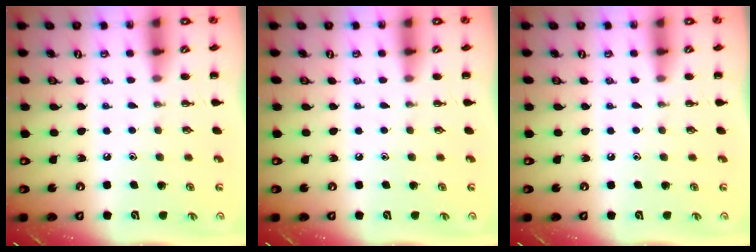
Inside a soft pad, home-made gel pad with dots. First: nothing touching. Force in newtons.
{"total": 0.0}
{"total": 0.0}